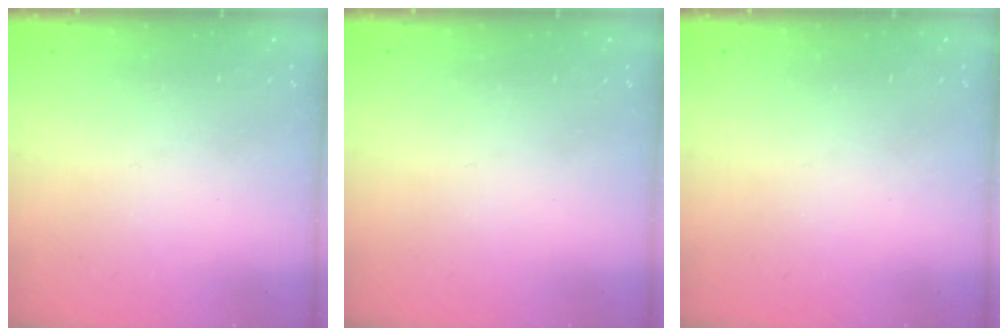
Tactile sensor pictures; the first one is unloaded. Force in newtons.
{"total": 0.0}
{"total": 0.0}